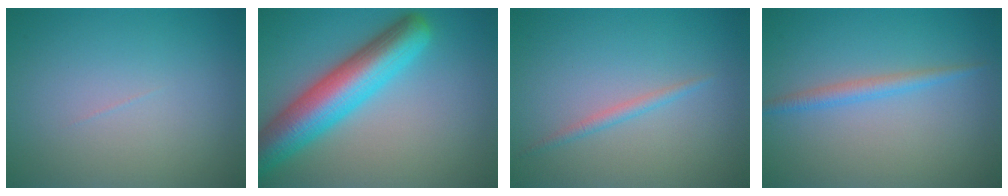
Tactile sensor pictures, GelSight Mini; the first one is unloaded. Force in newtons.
{"total": 8.4, "press": 8.4, "slide": 0.3}
{"total": 1.1, "press": 1.1, "slide": 0.0}
{"total": 1.7, "press": 1.7, "slide": 0.1}